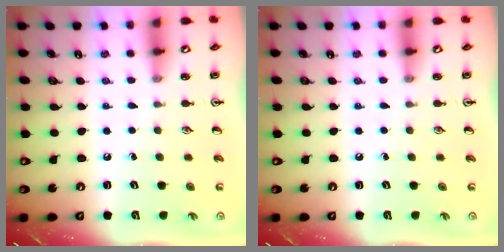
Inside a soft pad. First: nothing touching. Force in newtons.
{"total": 0.0}